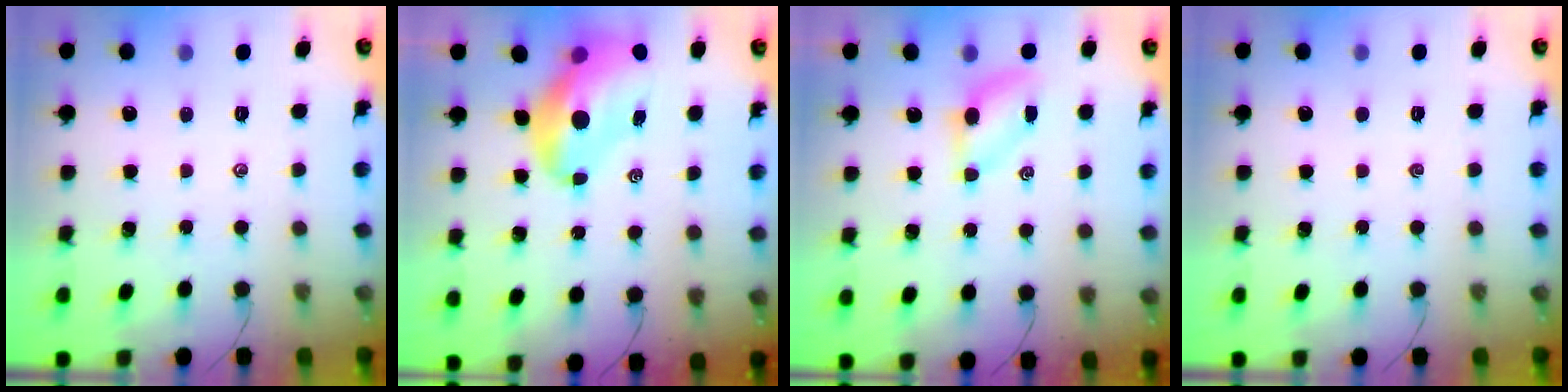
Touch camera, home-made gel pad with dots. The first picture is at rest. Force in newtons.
{"total": 11.6, "press": 11.0, "slide": 3.4}
{"total": 5.1, "press": 5.1, "slide": 0.5}
{"total": 0.0}